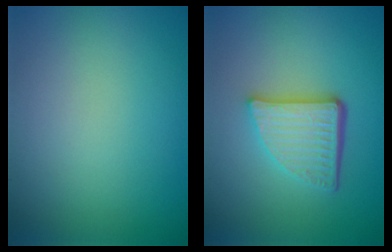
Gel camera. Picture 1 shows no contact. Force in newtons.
{"total": 5.2, "press": 3.6, "slide": 3.7}